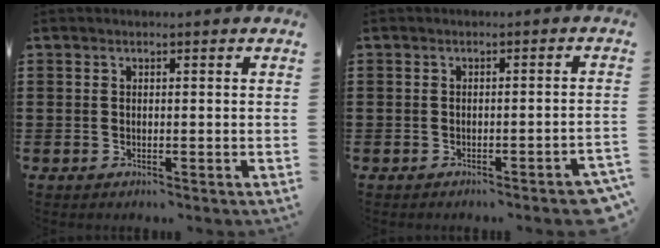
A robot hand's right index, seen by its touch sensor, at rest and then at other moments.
{"total": 1.9, "force": [-1.5, -0.1, 1.0], "torque": [-0.017, -0.003, -0.028]}